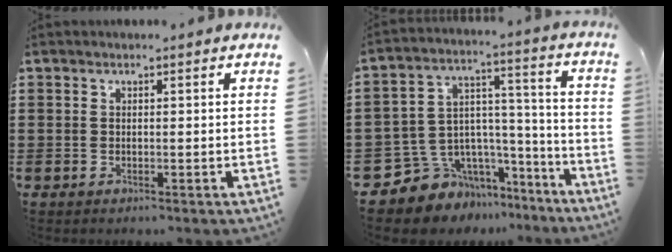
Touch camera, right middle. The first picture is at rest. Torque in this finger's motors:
{"motor_torque": [2.14, 0.00, 0.12, 0.02]}